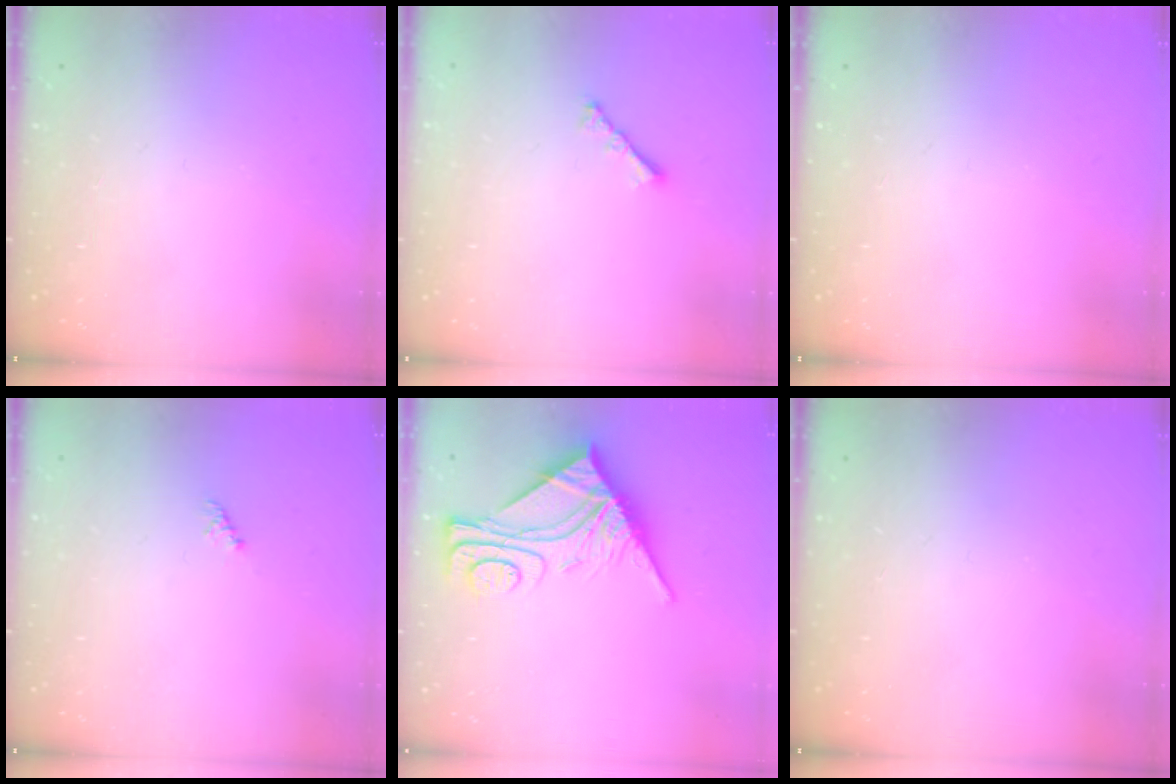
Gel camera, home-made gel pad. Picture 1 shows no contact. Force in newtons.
{"total": 2.4, "press": 2.3, "slide": 0.6}
{"total": 0.0}
{"total": 1.1, "press": 1.1, "slide": 0.3}
{"total": 11.3, "press": 11.2, "slide": 1.4}
{"total": 0.0}